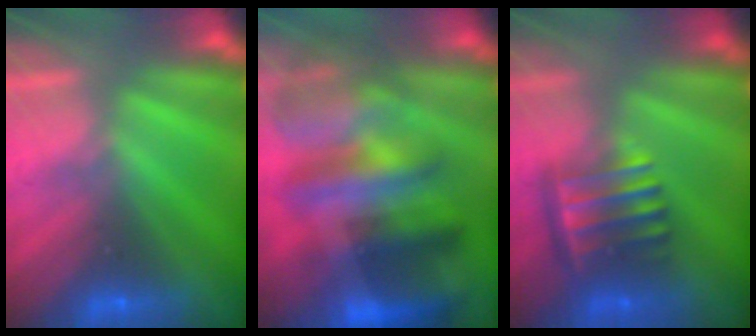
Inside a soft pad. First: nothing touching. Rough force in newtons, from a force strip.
{"total": 9.5}
{"total": 3.7}